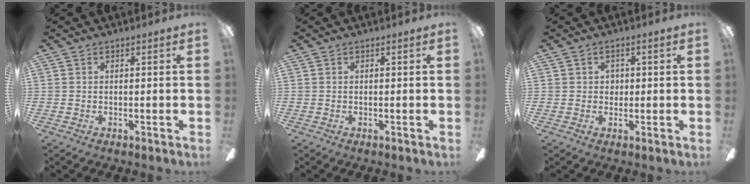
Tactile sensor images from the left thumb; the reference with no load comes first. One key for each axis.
{"total": 0.0}
{"total": 1.8, "fx": 0.3, "fy": 1.7, "fz": 0.5, "tx": -0.006, "ty": 0.005, "tz": 0.002}